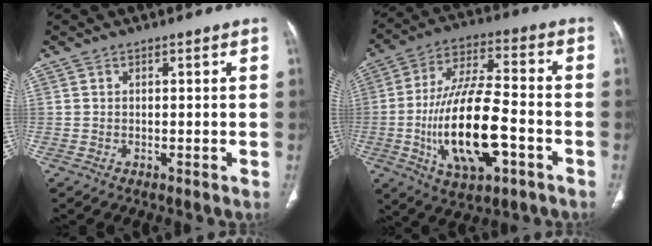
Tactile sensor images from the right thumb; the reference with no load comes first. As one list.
[{"total": 19.2, "force": [-5.2, 7.8, 16.8], "torque": [-0.306, 0.027, -0.085]}]